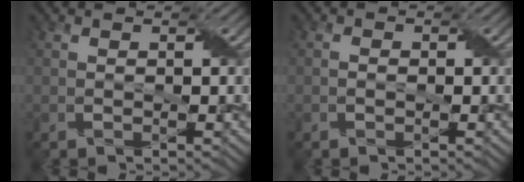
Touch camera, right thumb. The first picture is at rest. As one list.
[{"total": 0.8, "force": [-0.2, 0.6, 0.5], "torque": [-0.009, -0.001, -0.002]}]